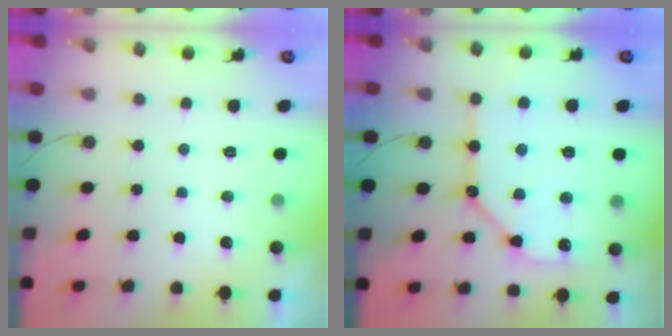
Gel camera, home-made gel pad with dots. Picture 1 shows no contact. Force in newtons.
{"total": 13.9, "press": 13.8, "slide": 1.5}